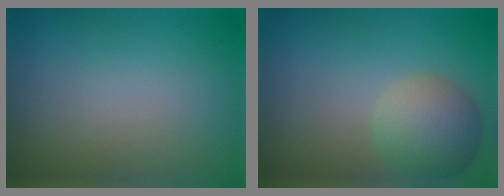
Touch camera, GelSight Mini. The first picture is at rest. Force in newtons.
{"total": 4.4, "press": 4.4, "slide": 0.2}